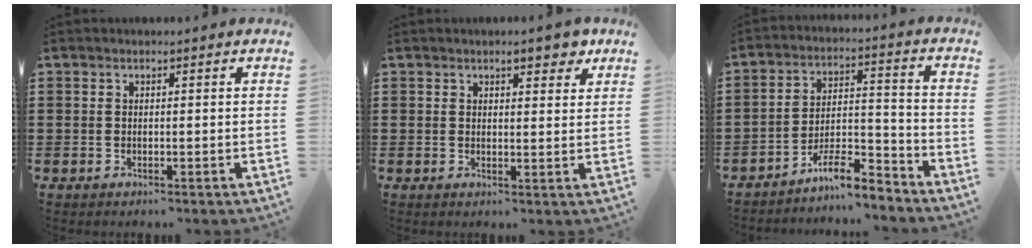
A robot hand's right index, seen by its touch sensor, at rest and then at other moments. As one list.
[{"total": 3.8, "force": [2.5, 1.4, 2.4], "torque": [-0.029, -0.001, 0.040]}, {"total": 8.4, "force": [-7.5, 1.6, 3.5], "torque": [-0.056, 0.018, -0.140]}]